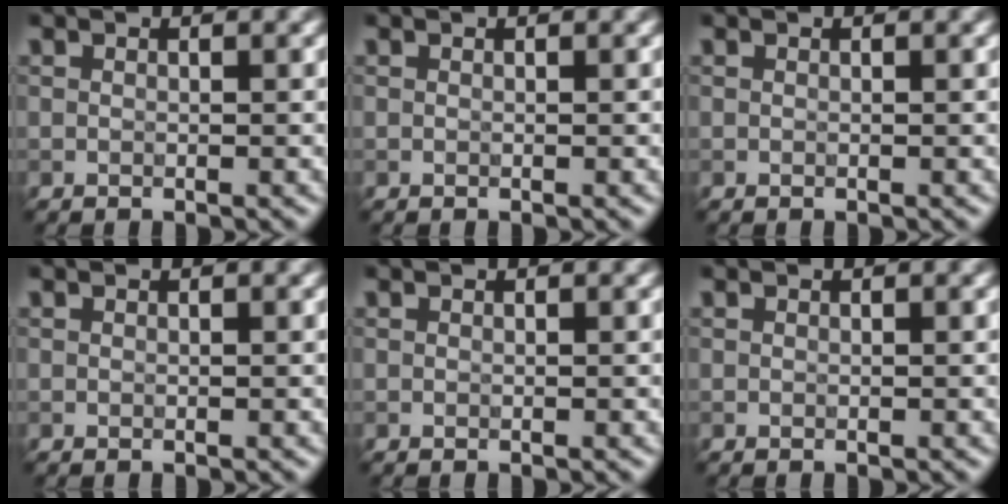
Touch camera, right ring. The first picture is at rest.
{"total": 0.0}
{"total": 0.0}
{"total": 0.0}
{"total": 0.0}
{"total": 0.0}